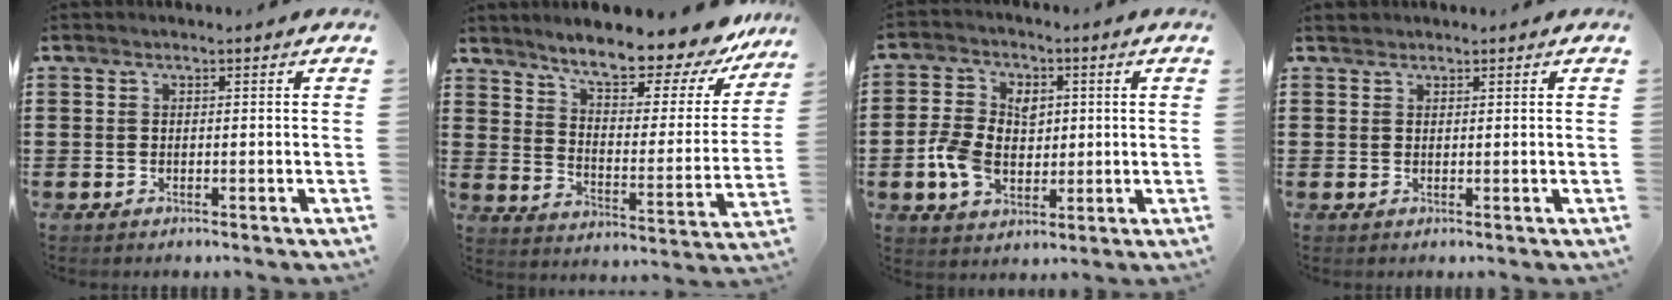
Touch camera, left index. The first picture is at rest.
{"total": 10.2, "force": [8.8, 1.6, 5.0], "torque": [-0.098, -0.060, 0.145]}
{"total": 8.1, "force": [-0.5, 6.0, 5.4], "torque": [-0.134, 0.011, -0.012]}
{"total": 1.0, "force": [0.9, 0.4, 0.0], "torque": [-0.003, 0.002, 0.019]}